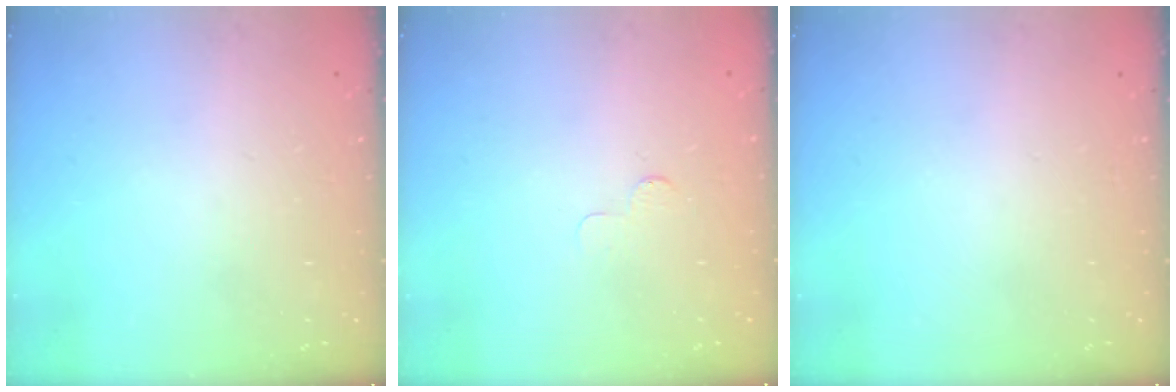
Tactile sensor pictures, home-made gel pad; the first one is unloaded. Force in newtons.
{"total": 2.1, "press": 2.1, "slide": 0.2}
{"total": 0.0}